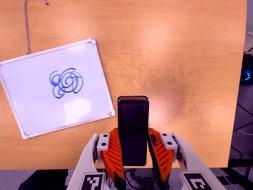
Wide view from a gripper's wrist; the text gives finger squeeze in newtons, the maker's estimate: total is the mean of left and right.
{"total": 5.5, "left": 4.1, "right": 6.9}